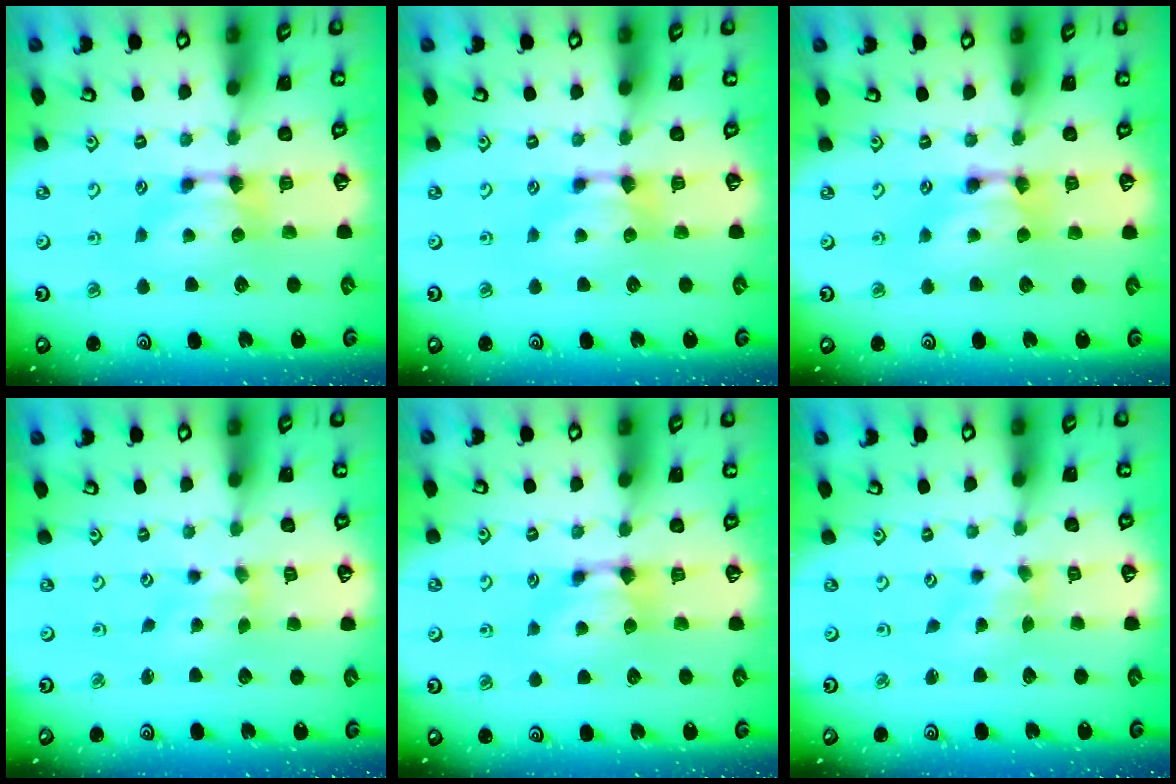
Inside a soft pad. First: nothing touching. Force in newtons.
{"total": 0.0}
{"total": 2.0, "press": 2.0, "slide": 0.1}
{"total": 1.4, "press": 1.0, "slide": 0.9}
{"total": 0.6, "press": 0.2, "slide": 0.5}
{"total": 1.7, "press": 1.3, "slide": 1.0}